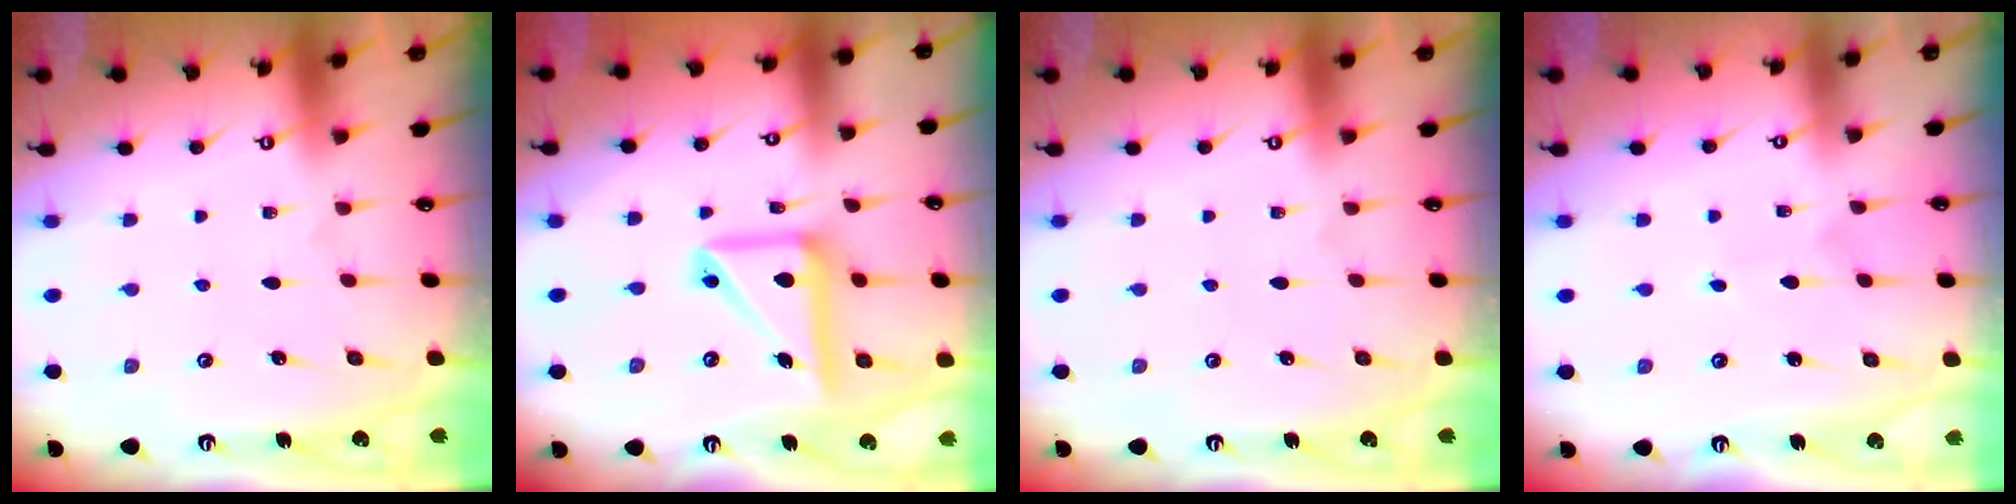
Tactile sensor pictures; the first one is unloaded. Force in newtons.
{"total": 14.1, "press": 14.0, "slide": 1.8}
{"total": 0.0}
{"total": 1.9, "press": 1.9, "slide": 0.2}